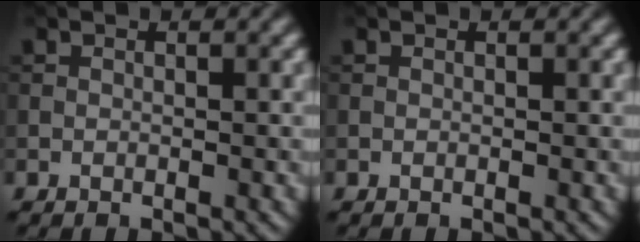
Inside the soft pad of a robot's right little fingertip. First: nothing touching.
{"total": 0.0}